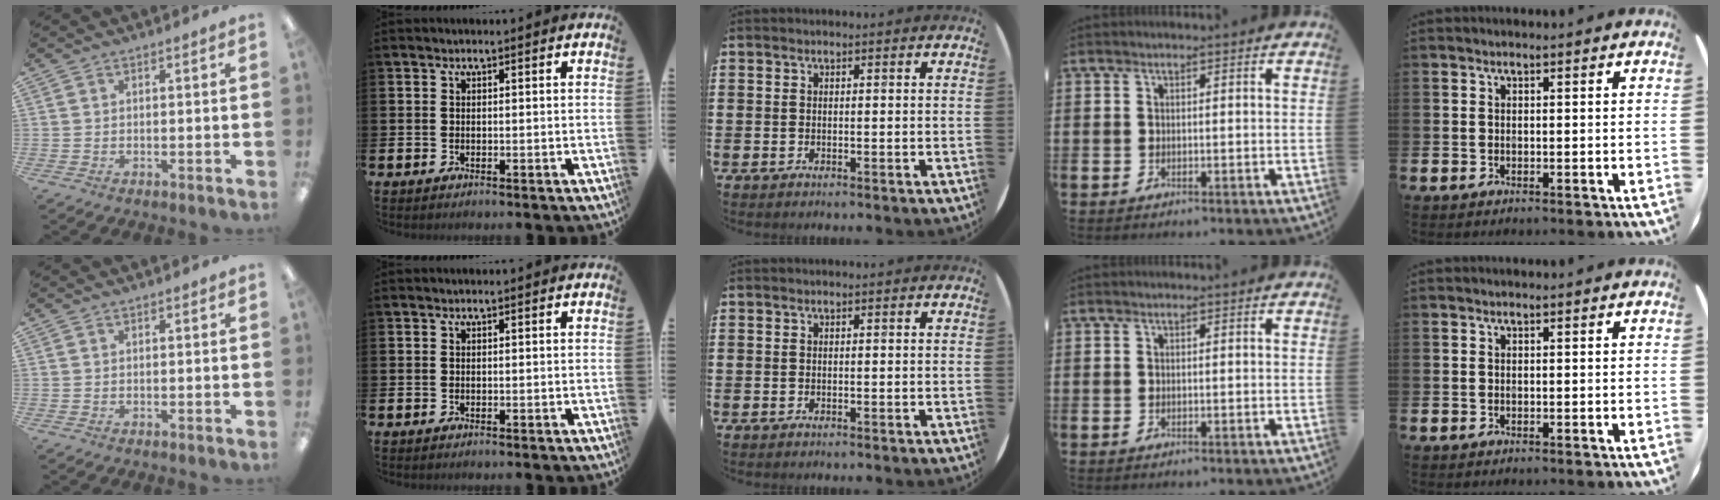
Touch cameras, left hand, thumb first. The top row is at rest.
{}